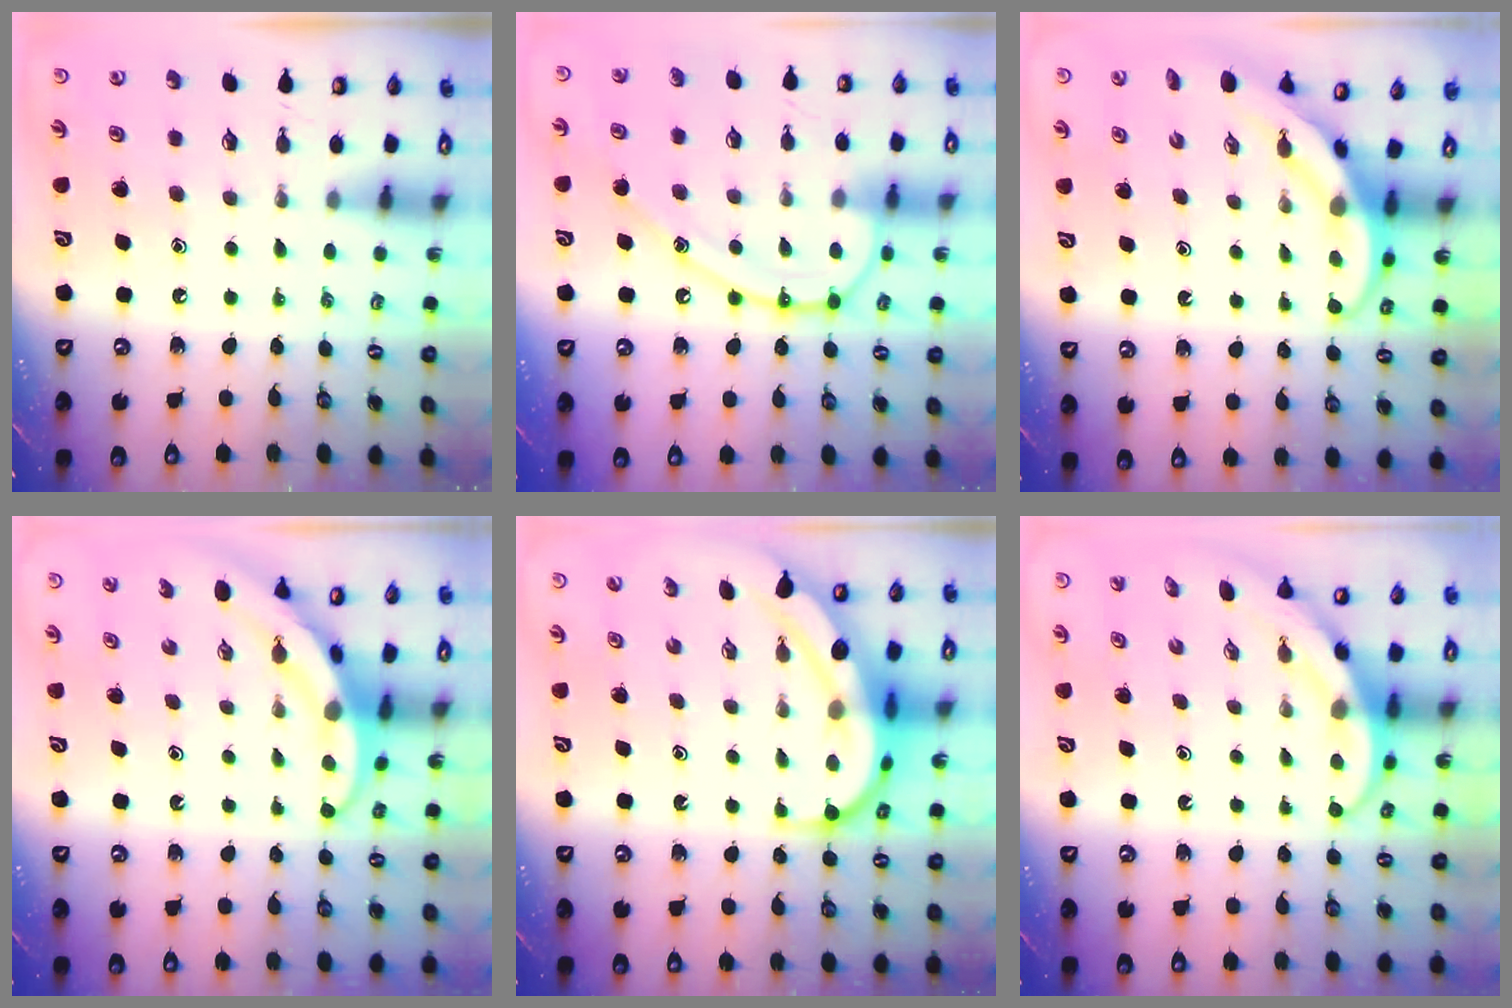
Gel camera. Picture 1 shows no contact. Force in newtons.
{"total": 14.9, "press": 14.8, "slide": 1.4}
{"total": 4.0, "press": 4.0, "slide": 0.4}
{"total": 4.0, "press": 4.0, "slide": 0.7}
{"total": 8.2, "press": 8.2, "slide": 0.6}
{"total": 3.9, "press": 3.9, "slide": 0.4}